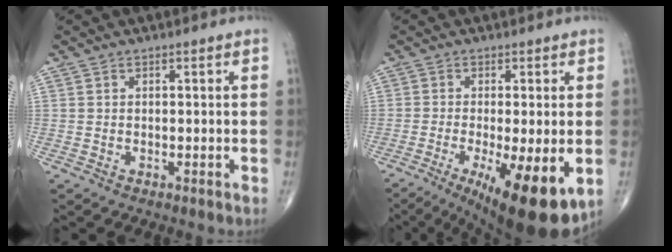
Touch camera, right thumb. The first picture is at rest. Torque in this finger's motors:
{"motor_torque": [1.16, 1.94, 0.15, -0.47, 0.13]}